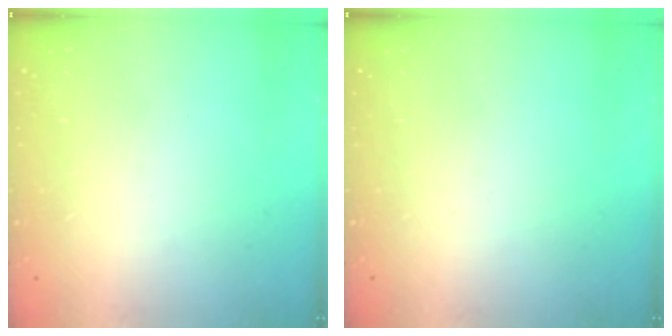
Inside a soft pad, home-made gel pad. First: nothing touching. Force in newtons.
{"total": 0.0}